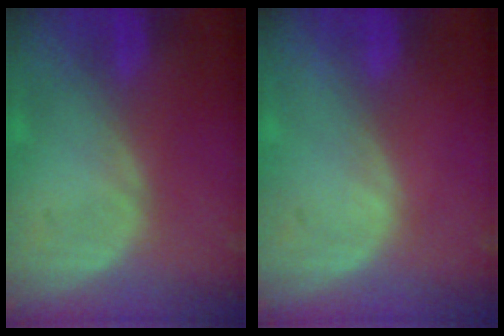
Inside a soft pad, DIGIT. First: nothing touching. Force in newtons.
{"total": 0.0}